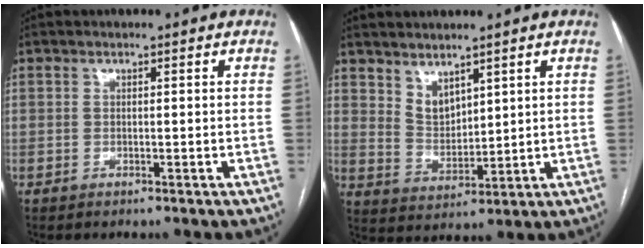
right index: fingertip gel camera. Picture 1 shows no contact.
{"total": 4.9, "force": [3.7, 2.4, 2.2], "torque": [-0.046, -0.005, 0.086]}